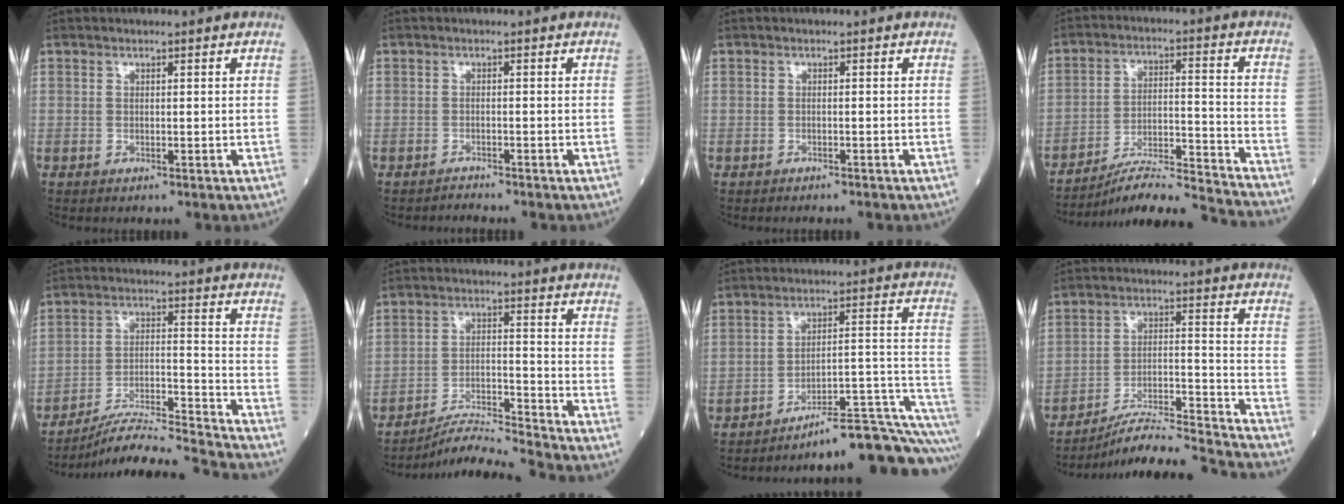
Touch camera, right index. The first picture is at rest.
{"total": 1.2, "force": [-1.1, -0.2, -0.3], "torque": [0.004, -0.005, -0.018]}
{"total": 2.0, "force": [-1.9, 0.2, 0.6], "torque": [-0.010, -0.002, -0.024]}
{"total": 15.9, "force": [-15.2, -1.5, 4.4], "torque": [-0.067, 0.008, -0.240]}
{"total": 14.1, "force": [-13.5, -1.8, 3.8], "torque": [-0.055, 0.014, -0.227]}
{"total": 8.0, "force": [-7.5, -2.5, 0.7], "torque": [-0.017, -0.001, -0.137]}
{"total": 17.6, "force": [-15.2, 1.1, 8.9], "torque": [-0.046, 0.053, -0.209]}
{"total": 17.4, "force": [-16.5, -1.3, 5.3], "torque": [-0.085, 0.007, -0.258]}